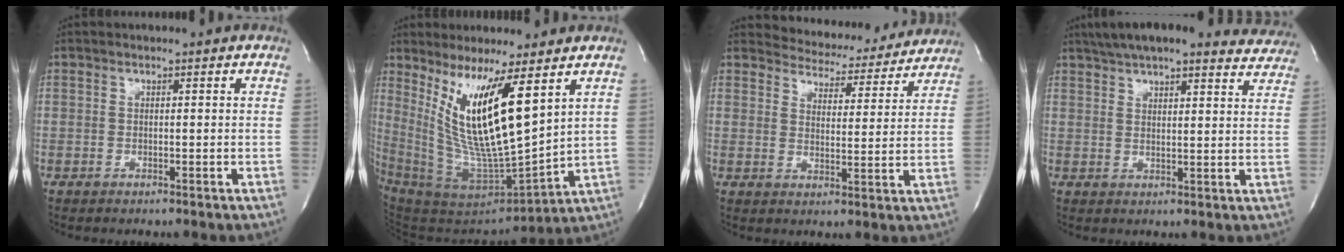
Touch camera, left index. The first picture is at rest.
{"total": 15.3, "force": [6.8, 1.4, 13.7], "torque": [-0.275, -0.030, 0.139]}
{"total": 12.2, "force": [11.6, 3.4, 1.0], "torque": [0.001, -0.008, 0.139]}
{"total": 20.8, "force": [18.2, 4.8, 8.9], "torque": [-0.132, 0.024, 0.220]}